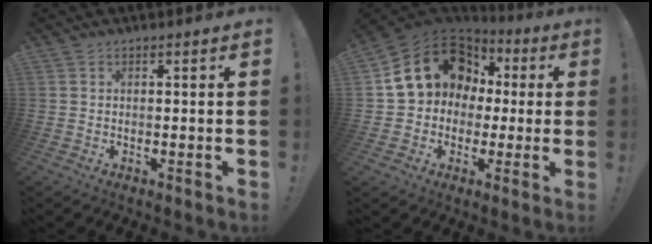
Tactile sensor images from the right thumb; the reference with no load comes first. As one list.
[{"total": 18.4, "force": [5.5, 14.8, 9.5], "torque": [-0.152, -0.011, 0.126]}]